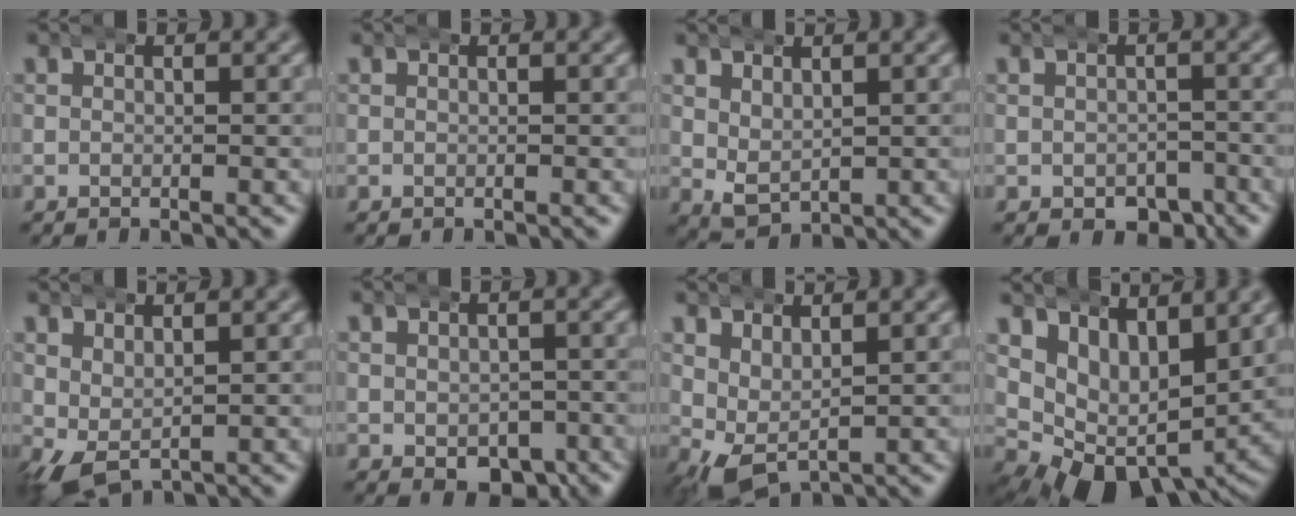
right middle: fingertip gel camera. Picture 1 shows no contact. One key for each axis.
{"total": 0.0}
{"total": 3.0, "fx": 0.5, "fy": 2.1, "fz": 2.1, "tx": -0.044, "ty": -0.021, "tz": 0.024}
{"total": 2.6, "fx": -1.9, "fy": 1.7, "fz": 0.5, "tx": 0.006, "ty": -0.008, "tz": -0.032}
{"total": 4.0, "fx": -0.7, "fy": 2.8, "fz": 2.8, "tx": -0.074, "ty": -0.032, "tz": 0.009}
{"total": 3.6, "fx": -2.3, "fy": 2.3, "fz": 1.7, "tx": -0.024, "ty": -0.020, "tz": -0.028}
{"total": 4.2, "fx": 0.2, "fy": 2.9, "fz": 3.0, "tx": -0.075, "ty": -0.029, "tz": 0.017}
{"total": 9.6, "fx": 0.7, "fy": 7.0, "fz": 6.5, "tx": -0.133, "ty": -0.038, "tz": 0.018}